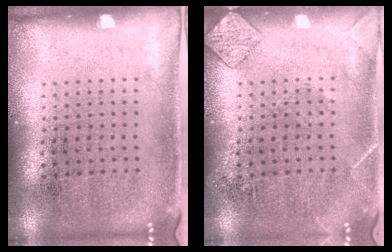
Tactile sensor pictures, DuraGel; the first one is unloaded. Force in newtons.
{"total": 1.6, "press": 1.6, "slide": 0.2}